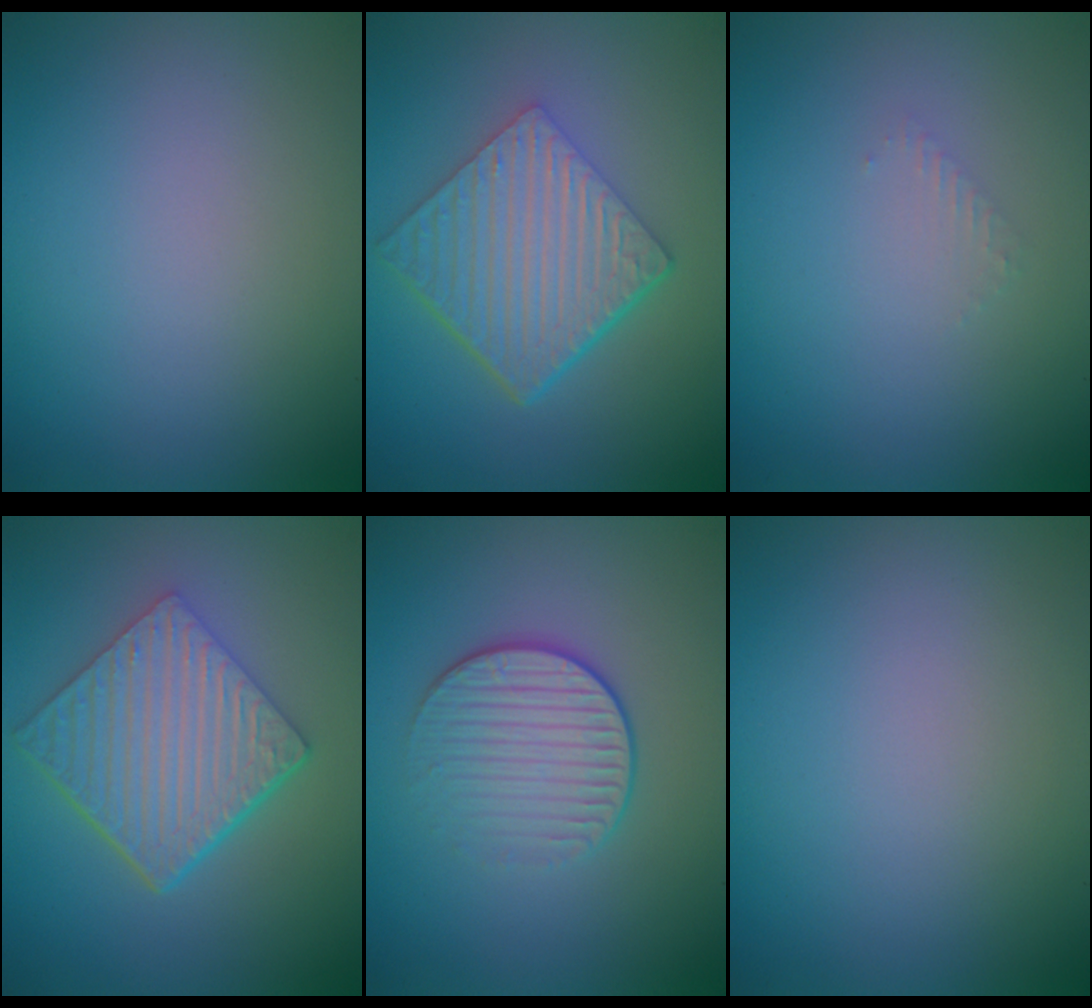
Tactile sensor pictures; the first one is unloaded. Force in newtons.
{"total": 6.5, "press": 4.4, "slide": 4.7}
{"total": 0.8, "press": 0.8, "slide": 0.3}
{"total": 7.0, "press": 4.7, "slide": 5.2}
{"total": 3.2, "press": 2.9, "slide": 1.4}
{"total": 0.0}